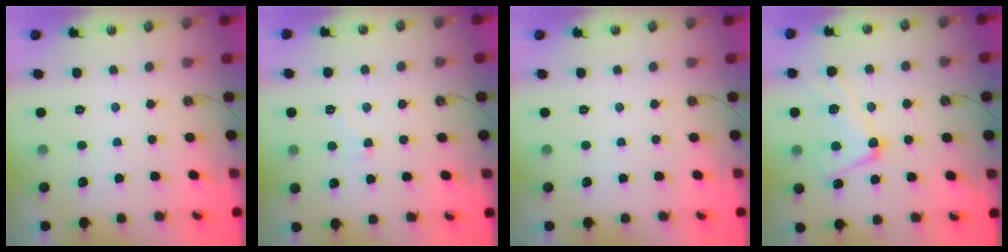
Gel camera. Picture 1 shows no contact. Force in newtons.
{"total": 2.7, "press": 2.5, "slide": 0.9}
{"total": 0.0}
{"total": 5.7, "press": 5.6, "slide": 1.4}